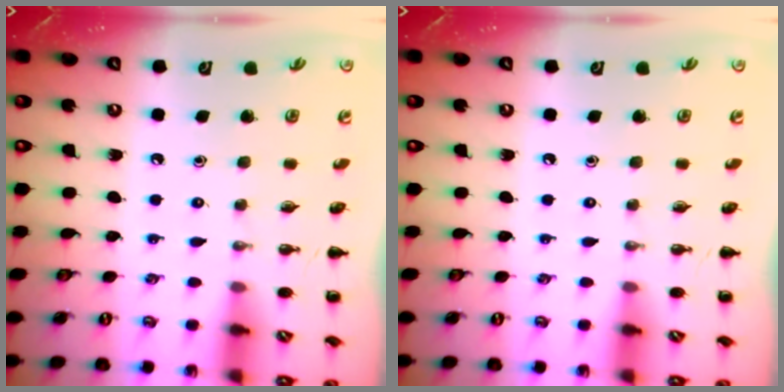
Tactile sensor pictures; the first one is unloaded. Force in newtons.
{"total": 0.0}